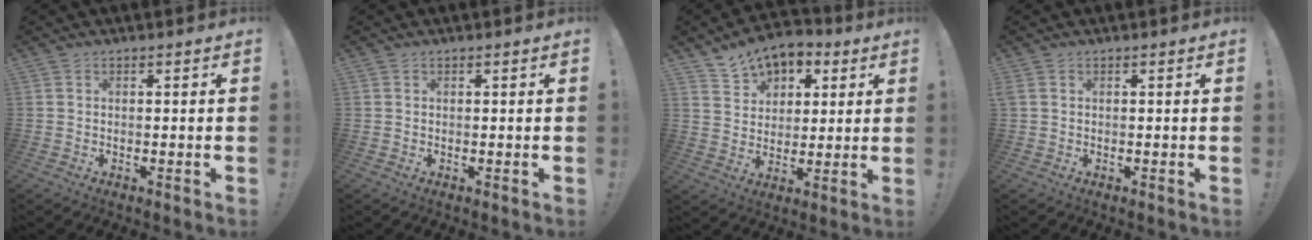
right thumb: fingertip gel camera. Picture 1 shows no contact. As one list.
[{"total": 0.0}, {"total": 9.8, "force": [6.9, 6.2, 3.0], "torque": [-0.045, -0.048, 0.131]}, {"total": 0.5, "force": [0.2, 0.3, 0.4], "torque": [-0.010, 0.003, 0.003]}]